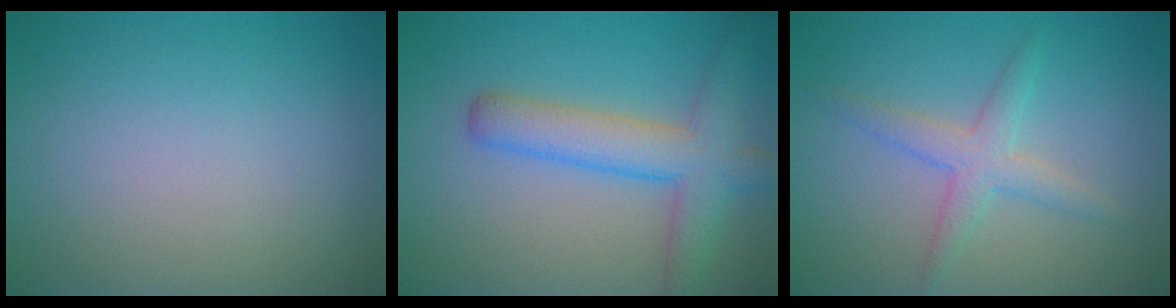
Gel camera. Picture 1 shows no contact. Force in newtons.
{"total": 5.3, "press": 5.3, "slide": 0.3}
{"total": 2.7, "press": 2.7, "slide": 0.1}